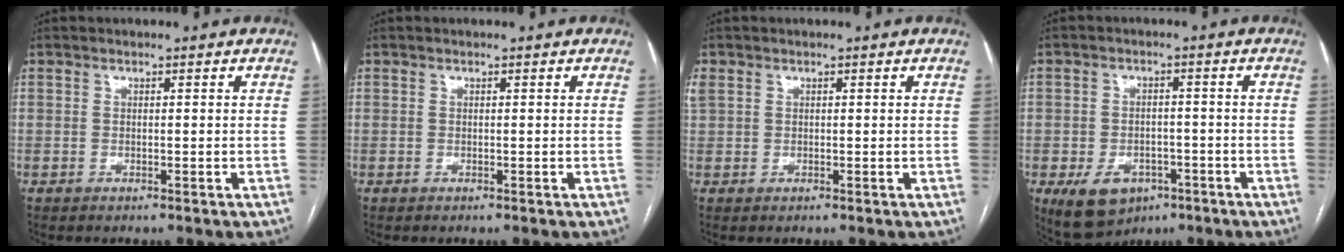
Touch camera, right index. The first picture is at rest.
{"total": 0.0}
{"total": 1.7, "force": [0.7, 1.4, 0.7], "torque": [-0.030, 0.022, 0.019]}
{"total": 8.0, "force": [-3.9, 5.8, 4.0], "torque": [-0.071, 0.005, -0.048]}